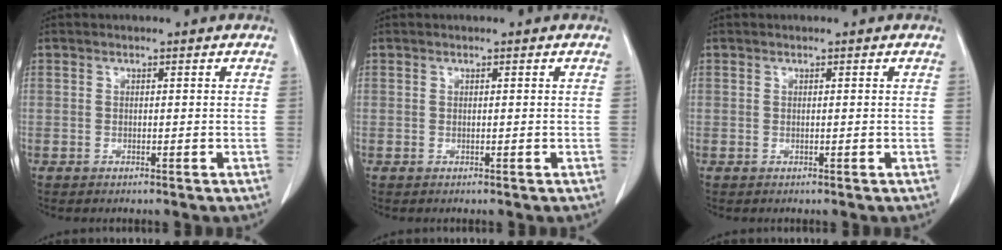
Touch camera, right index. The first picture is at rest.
{"total": 0.0}
{"total": 0.0}